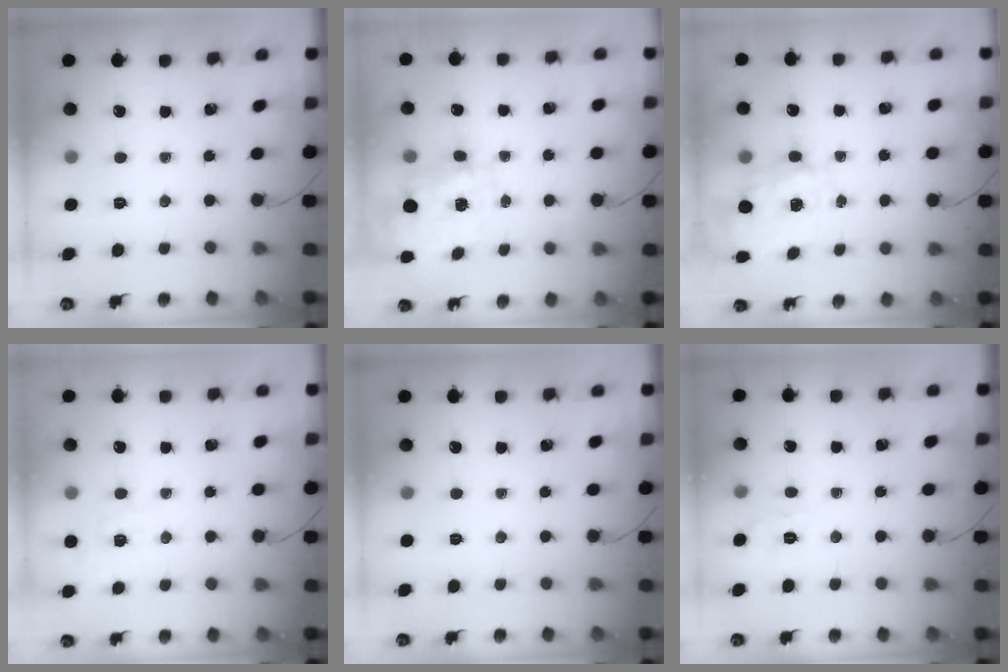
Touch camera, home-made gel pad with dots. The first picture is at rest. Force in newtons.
{"total": 8.7, "press": 8.5, "slide": 2.0}
{"total": 4.0, "press": 3.9, "slide": 0.9}
{"total": 1.6, "press": 0.2, "slide": 1.6}
{"total": 0.0}
{"total": 1.7, "press": 0.2, "slide": 1.7}